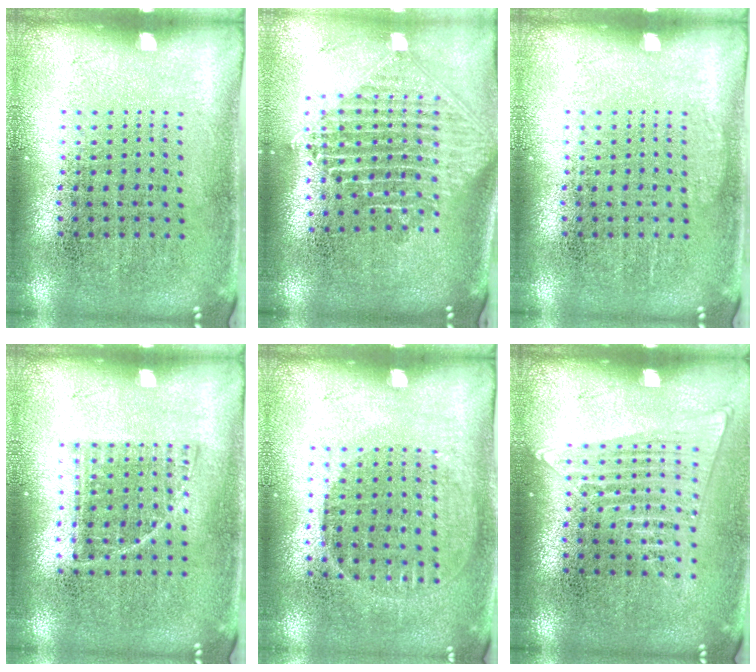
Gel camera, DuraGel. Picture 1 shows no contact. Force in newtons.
{"total": 2.3, "press": 1.8, "slide": 1.6}
{"total": 0.5, "press": 0.5, "slide": 0.1}
{"total": 1.0, "press": 0.8, "slide": 0.6}
{"total": 0.9, "press": 0.8, "slide": 0.4}
{"total": 1.5, "press": 1.3, "slide": 0.6}